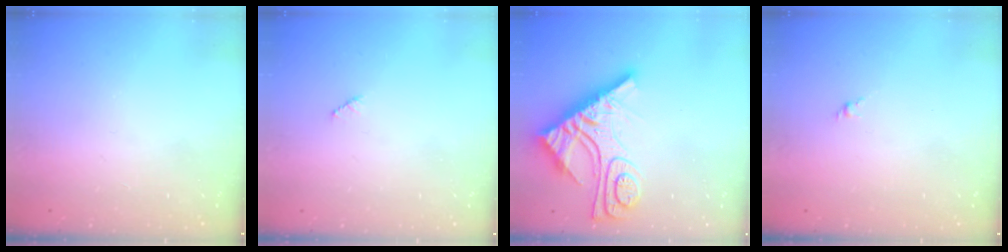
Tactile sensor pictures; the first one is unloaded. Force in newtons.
{"total": 2.5, "press": 2.5, "slide": 0.3}
{"total": 15.0, "press": 15.0, "slide": 1.4}
{"total": 1.6, "press": 1.5, "slide": 0.6}